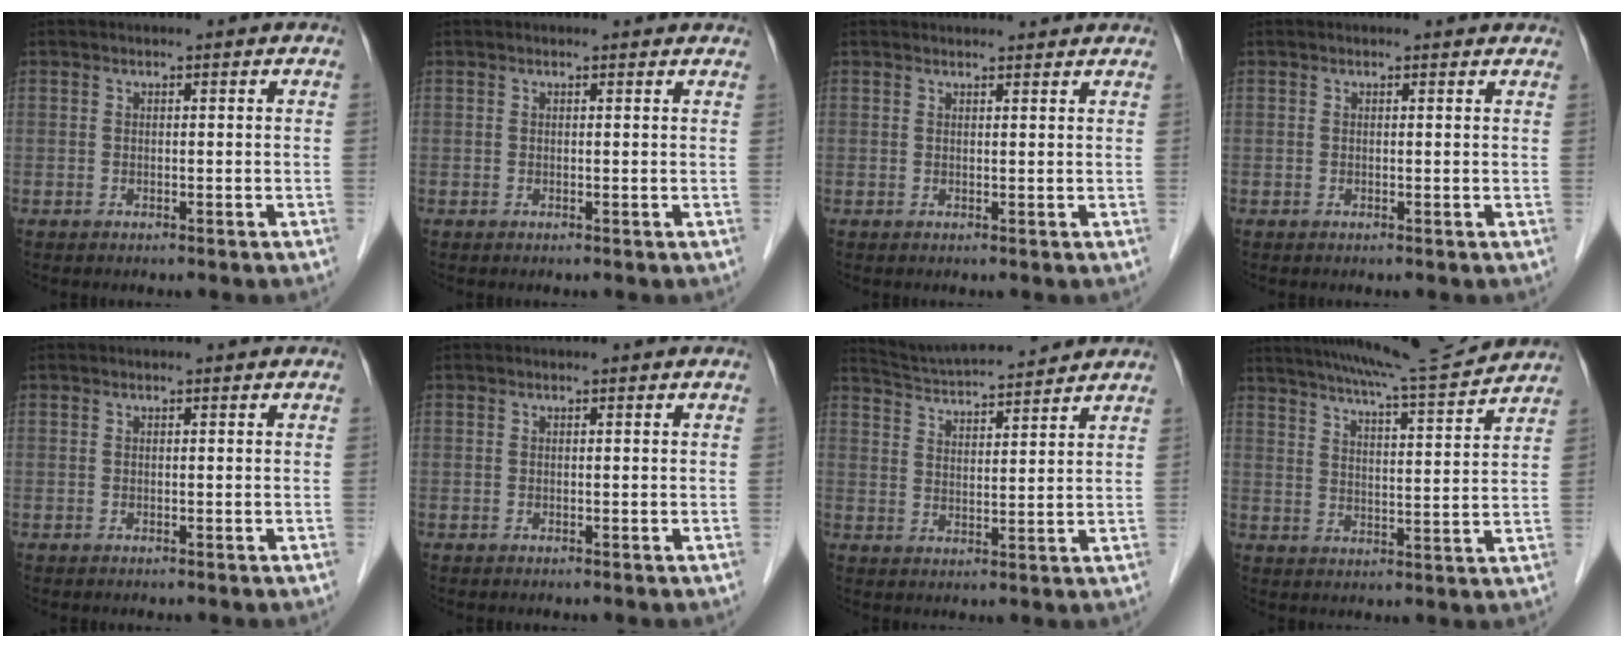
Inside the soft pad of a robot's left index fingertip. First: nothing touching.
{"total": 2.2, "force": [2.1, 0.4, 0.4], "torque": [-0.013, 0.015, 0.018]}
{"total": 5.1, "force": [5.0, 0.8, 1.1], "torque": [-0.012, 0.025, 0.055]}
{"total": 1.9, "force": [1.8, 0.4, 0.2], "torque": [-0.012, 0.011, 0.014]}
{"total": 0.0}
{"total": 0.0}
{"total": 10.8, "force": [10.4, 0.3, 3.1], "torque": [-0.064, 0.019, 0.165]}
{"total": 13.8, "force": [12.9, -1.1, 4.8], "torque": [-0.091, -0.016, 0.185]}